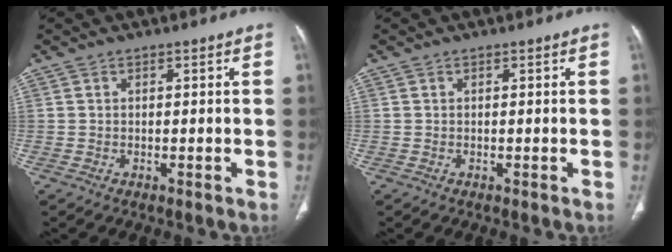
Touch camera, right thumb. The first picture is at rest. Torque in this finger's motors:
{"motor_torque": [-0.11, 0.11, -0.10, 0.07, 0.00]}